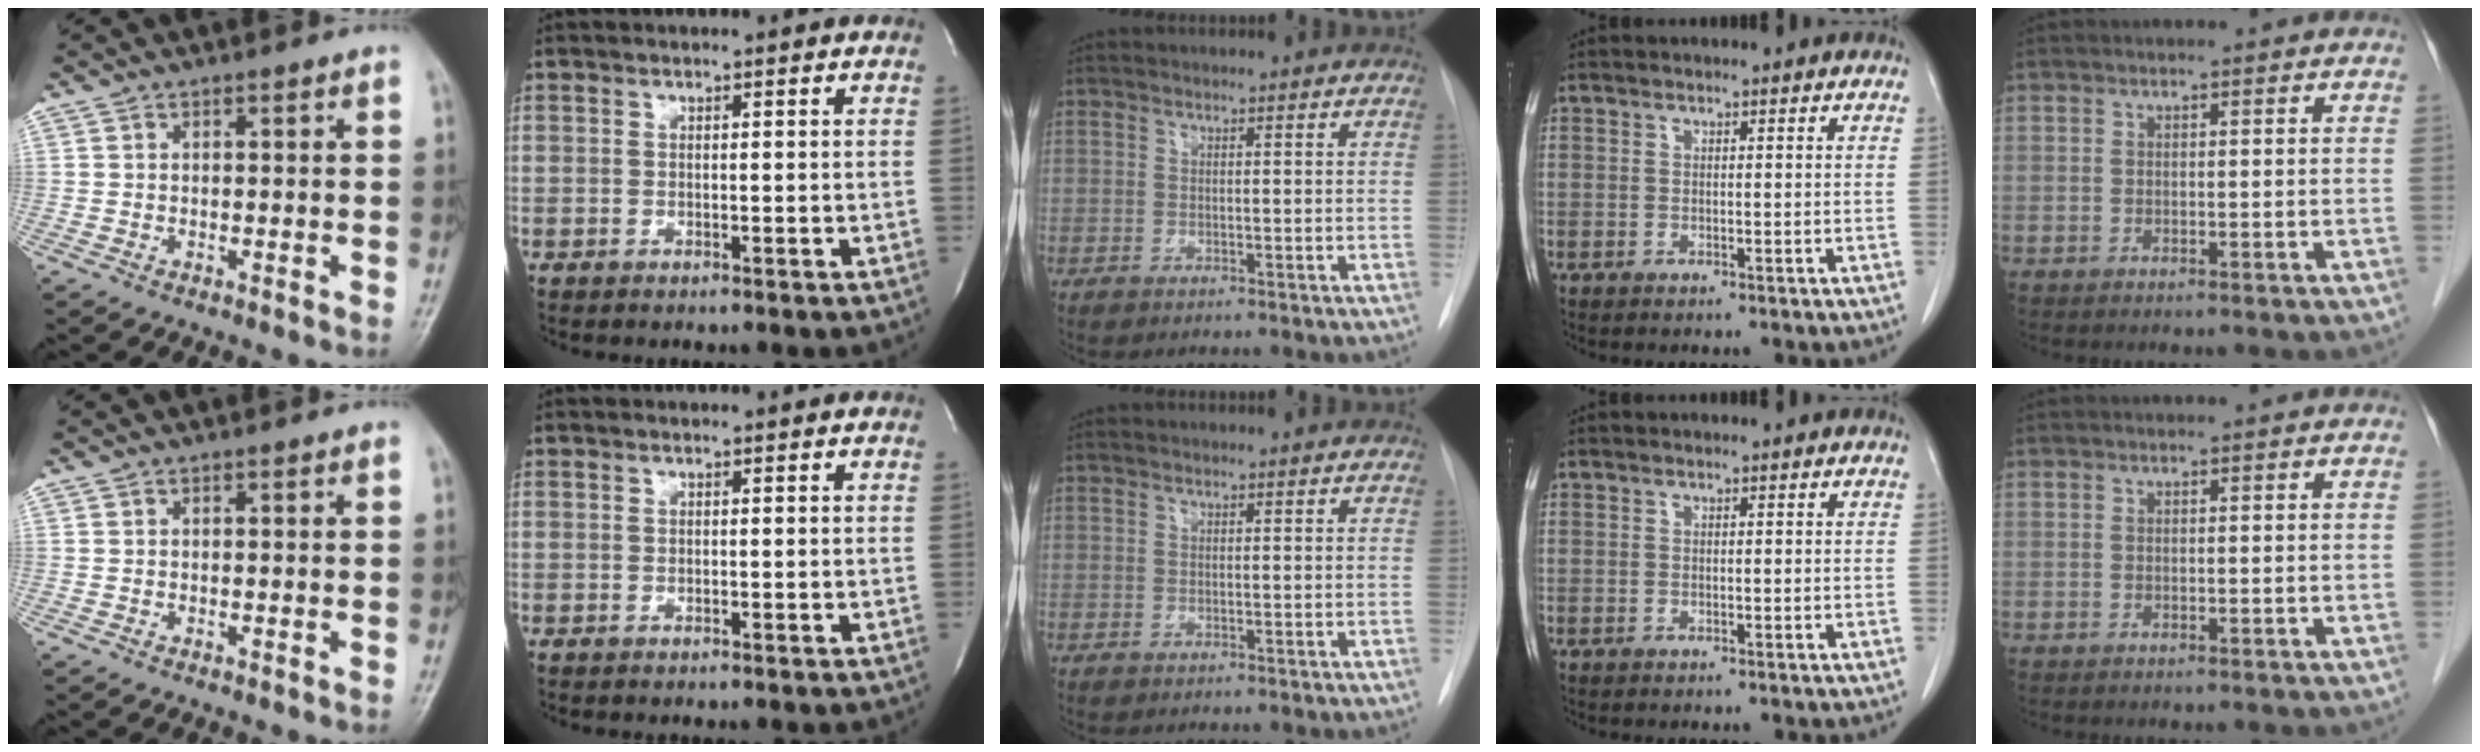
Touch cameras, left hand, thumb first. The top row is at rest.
{}